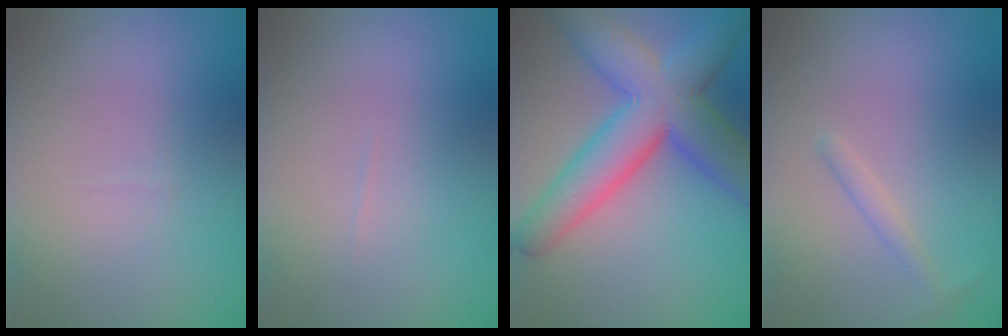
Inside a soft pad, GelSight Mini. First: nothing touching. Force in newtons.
{"total": 0.0}
{"total": 9.6, "press": 9.6, "slide": 0.4}
{"total": 1.1, "press": 1.1, "slide": 0.1}